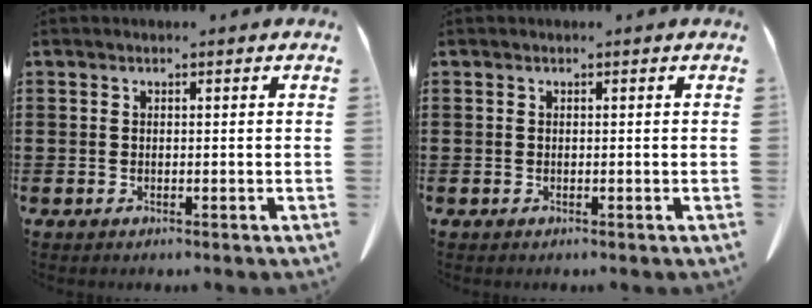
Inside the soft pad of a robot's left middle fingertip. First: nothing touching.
{"total": 0.0}